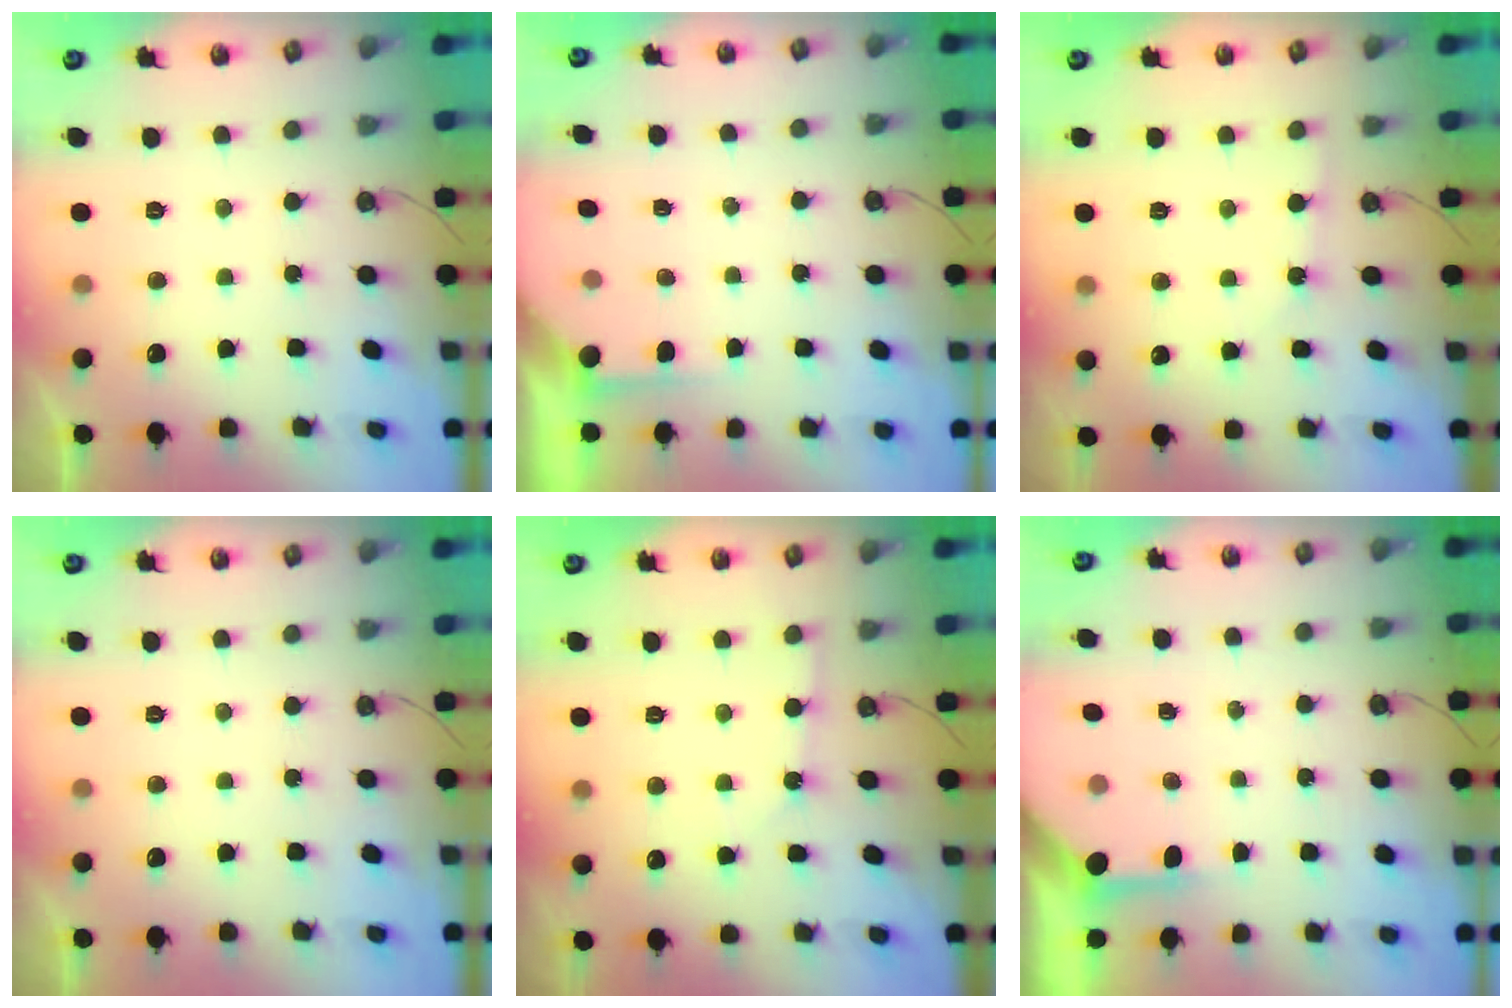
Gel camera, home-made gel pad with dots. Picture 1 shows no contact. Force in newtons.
{"total": 2.2, "press": 2.2, "slide": 0.3}
{"total": 2.4, "press": 2.3, "slide": 0.4}
{"total": 0.0}
{"total": 3.8, "press": 3.7, "slide": 0.5}
{"total": 3.7, "press": 3.7, "slide": 0.4}